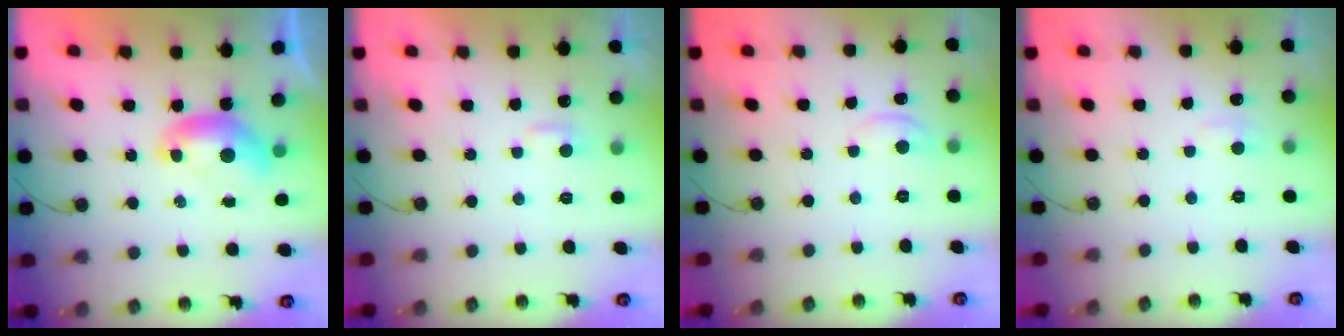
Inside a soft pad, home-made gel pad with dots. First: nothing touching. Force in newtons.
{"total": 2.4, "press": 2.3, "slide": 0.5}
{"total": 1.3, "press": 1.2, "slide": 0.2}
{"total": 1.9, "press": 1.8, "slide": 0.6}